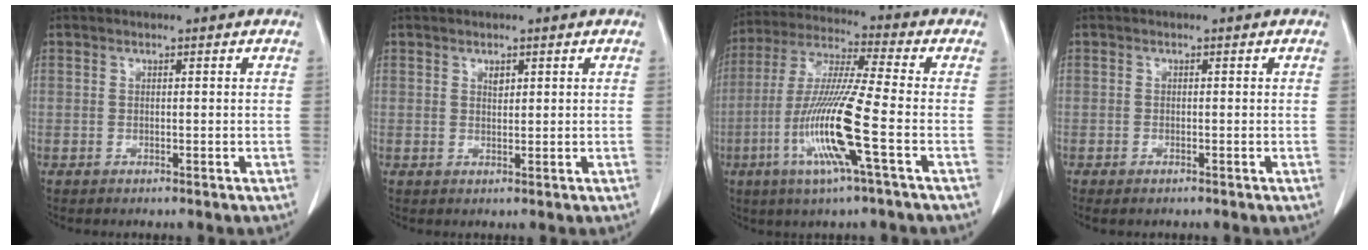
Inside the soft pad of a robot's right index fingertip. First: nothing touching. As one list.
[{"total": 1.1, "force": [0.6, 0.6, 0.6], "torque": [-0.010, -0.003, 0.012]}, {"total": 14.0, "force": [-4.4, -0.5, 13.3], "torque": [-0.275, -0.015, -0.093]}, {"total": 0.9, "force": [-0.7, 0.3, 0.6], "torque": [-0.012, -0.002, -0.007]}]